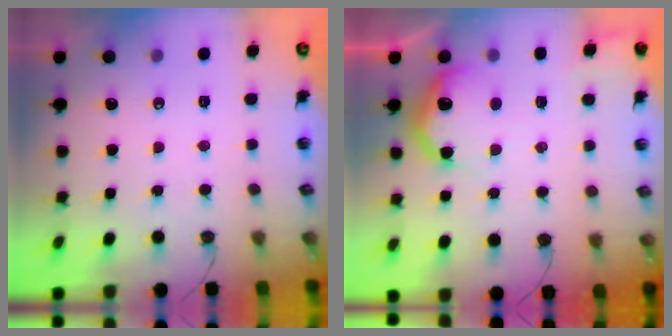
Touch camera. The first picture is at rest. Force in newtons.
{"total": 15.8, "press": 15.7, "slide": 1.2}